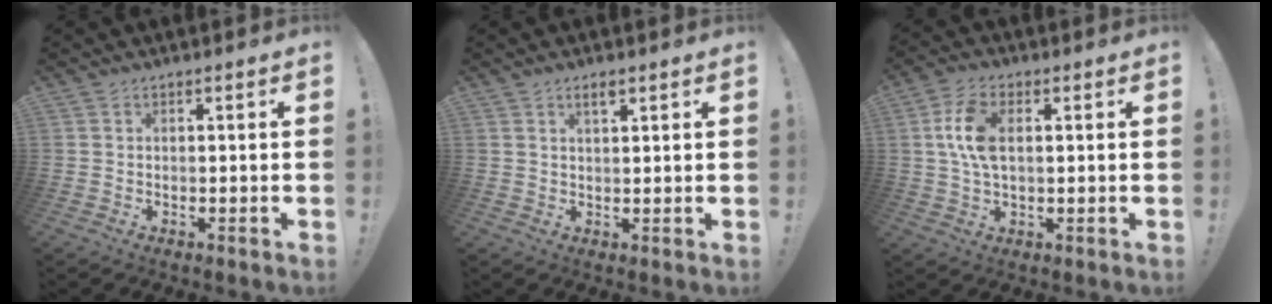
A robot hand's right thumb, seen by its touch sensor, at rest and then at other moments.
{"total": 2.3, "force": [1.5, 0.8, 1.7], "torque": [-0.022, -0.006, 0.023]}
{"total": 9.5, "force": [1.8, 5.5, 7.5], "torque": [-0.150, 0.003, 0.032]}